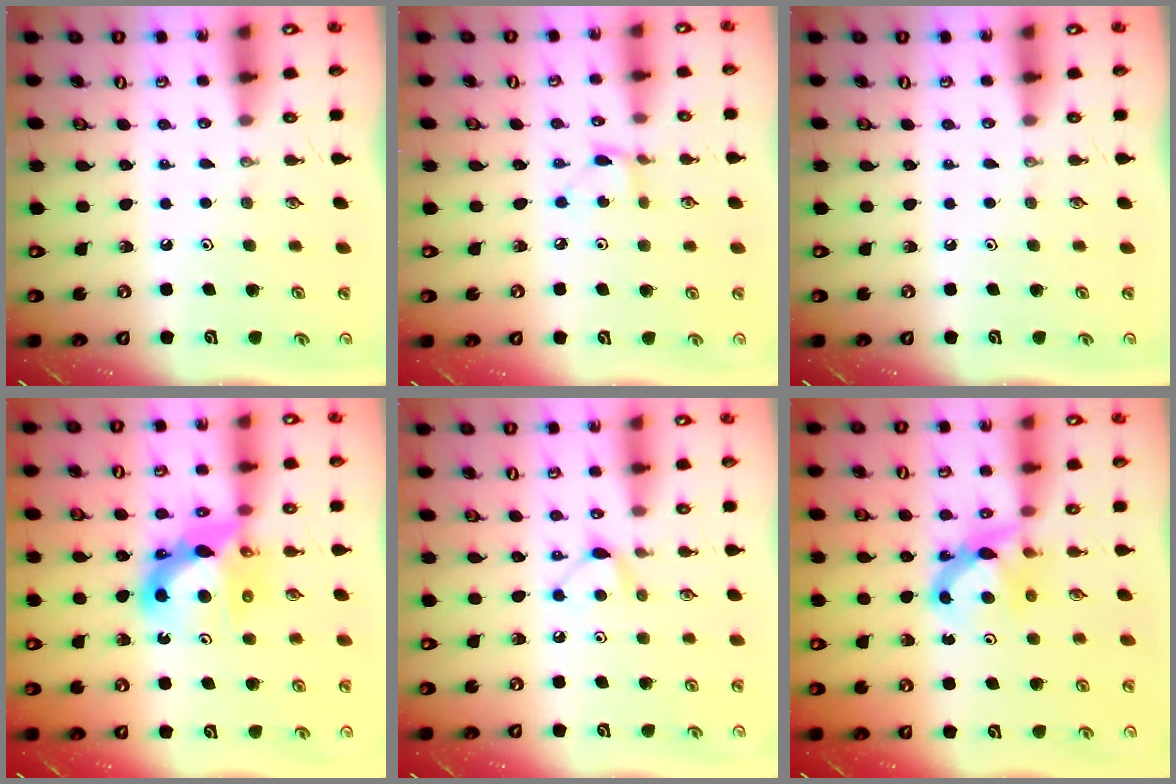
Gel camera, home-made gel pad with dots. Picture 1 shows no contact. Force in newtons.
{"total": 2.9, "press": 2.9, "slide": 0.3}
{"total": 0.0}
{"total": 11.4, "press": 11.4, "slide": 1.3}
{"total": 6.5, "press": 6.4, "slide": 0.9}
{"total": 7.2, "press": 7.2, "slide": 0.5}